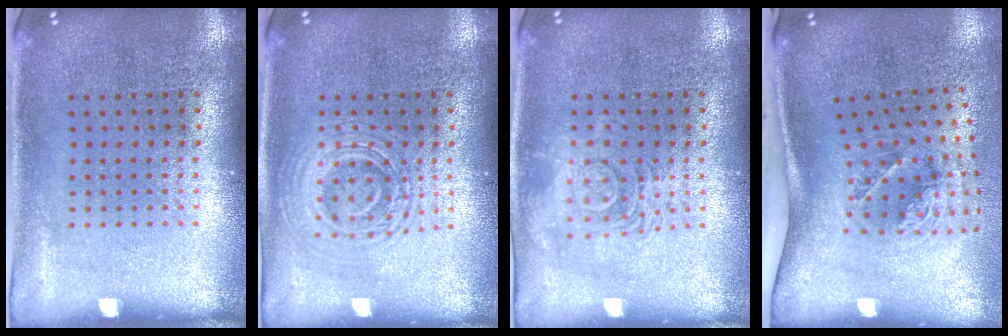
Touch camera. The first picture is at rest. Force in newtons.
{"total": 2.9, "press": 2.8, "slide": 0.5}
{"total": 2.8, "press": 2.8, "slide": 0.4}
{"total": 1.9, "press": 1.2, "slide": 1.4}